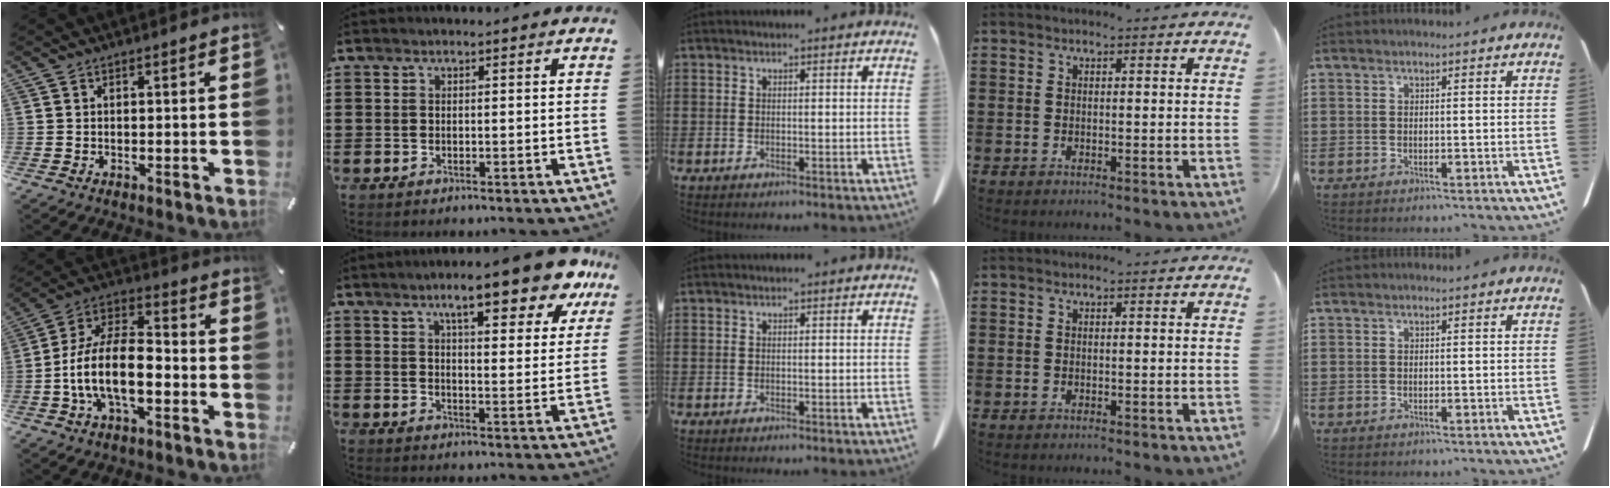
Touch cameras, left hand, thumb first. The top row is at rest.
{"thumb": {"total": 13.8, "force": [-4.6, 7.2, 10.9], "torque": [-0.223, 0.012, -0.081]}, "index": {"total": 10.9, "force": [8.0, 1.7, 7.2], "torque": [-0.112, -0.030, 0.128]}}